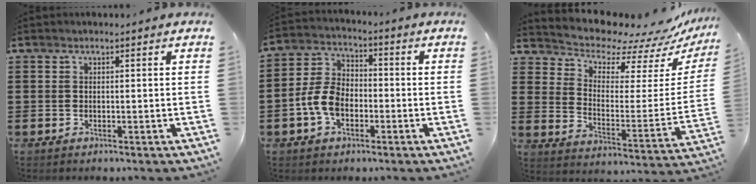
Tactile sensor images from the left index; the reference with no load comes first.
{"total": 7.1, "force": [-2.4, 4.6, 4.8], "torque": [-0.126, 0.005, -0.054]}
{"total": 7.6, "force": [7.2, 1.8, 1.5], "torque": [-0.065, -0.065, 0.125]}